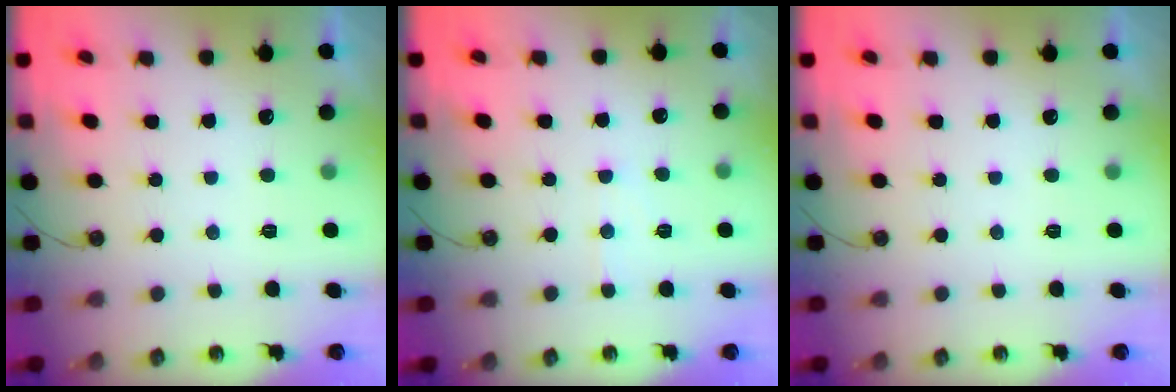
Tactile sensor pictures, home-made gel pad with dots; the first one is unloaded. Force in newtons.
{"total": 4.7, "press": 4.6, "slide": 0.3}
{"total": 0.0}